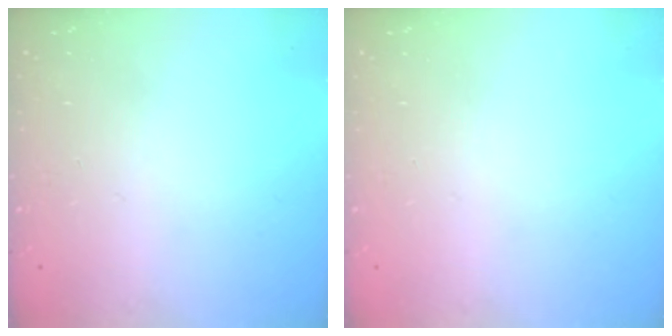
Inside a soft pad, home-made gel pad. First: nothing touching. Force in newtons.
{"total": 0.0}